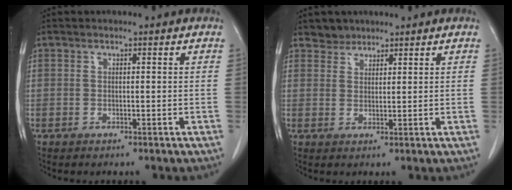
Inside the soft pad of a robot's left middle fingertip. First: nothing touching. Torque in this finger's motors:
{"motor_torque": [0.06, -0.08, -0.13, -0.03]}